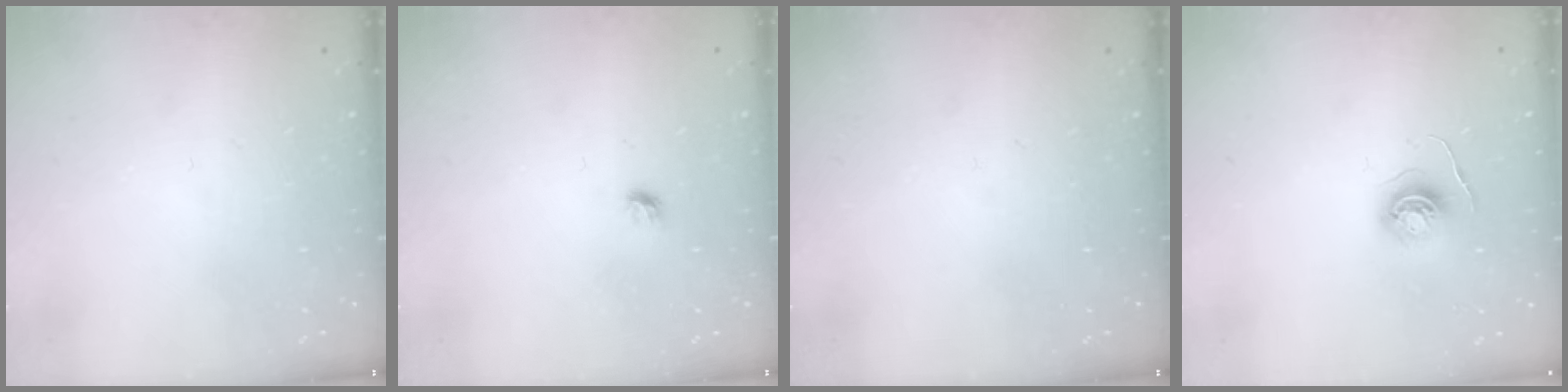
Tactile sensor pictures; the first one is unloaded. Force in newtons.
{"total": 3.9, "press": 3.8, "slide": 0.9}
{"total": 0.0}
{"total": 5.3, "press": 5.3, "slide": 0.5}